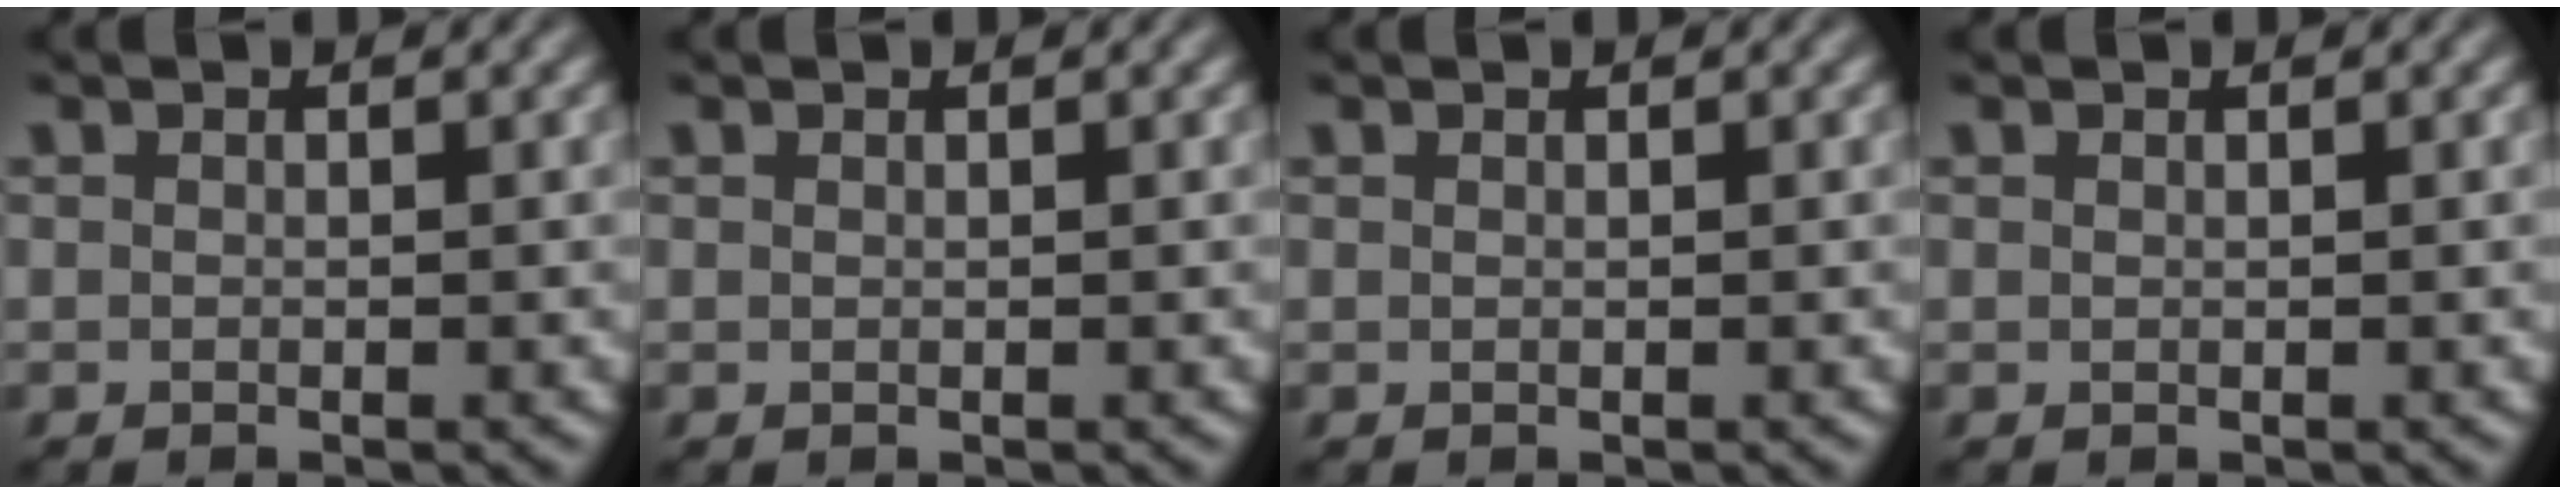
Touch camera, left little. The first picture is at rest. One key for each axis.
{"total": 0.0}
{"total": 0.0}
{"total": 0.0}